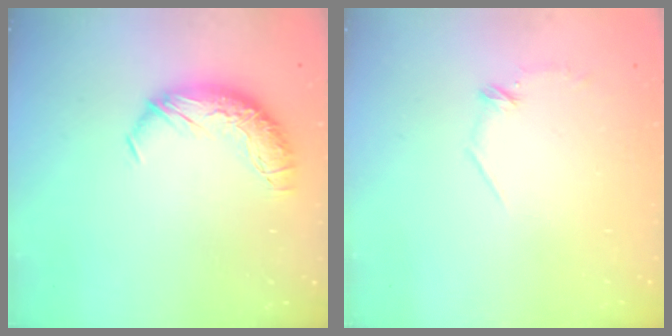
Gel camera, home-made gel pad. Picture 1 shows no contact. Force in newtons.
{"total": 7.5, "press": 7.4, "slide": 0.8}